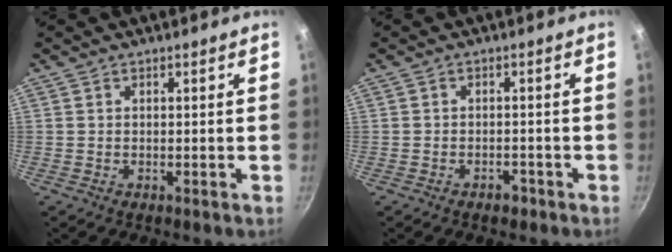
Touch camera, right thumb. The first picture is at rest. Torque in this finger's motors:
{"motor_torque": [-0.28, 0.11, -0.39, 0.08, -0.05]}